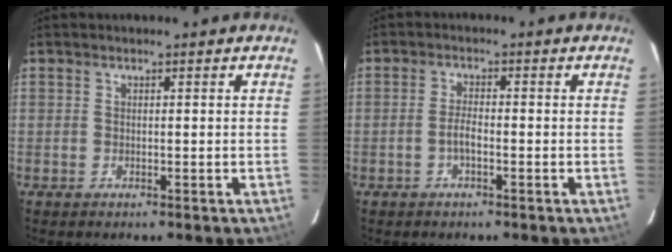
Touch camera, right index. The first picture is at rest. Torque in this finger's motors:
{"motor_torque": [0.33, -0.23, 0.19, 0.05]}